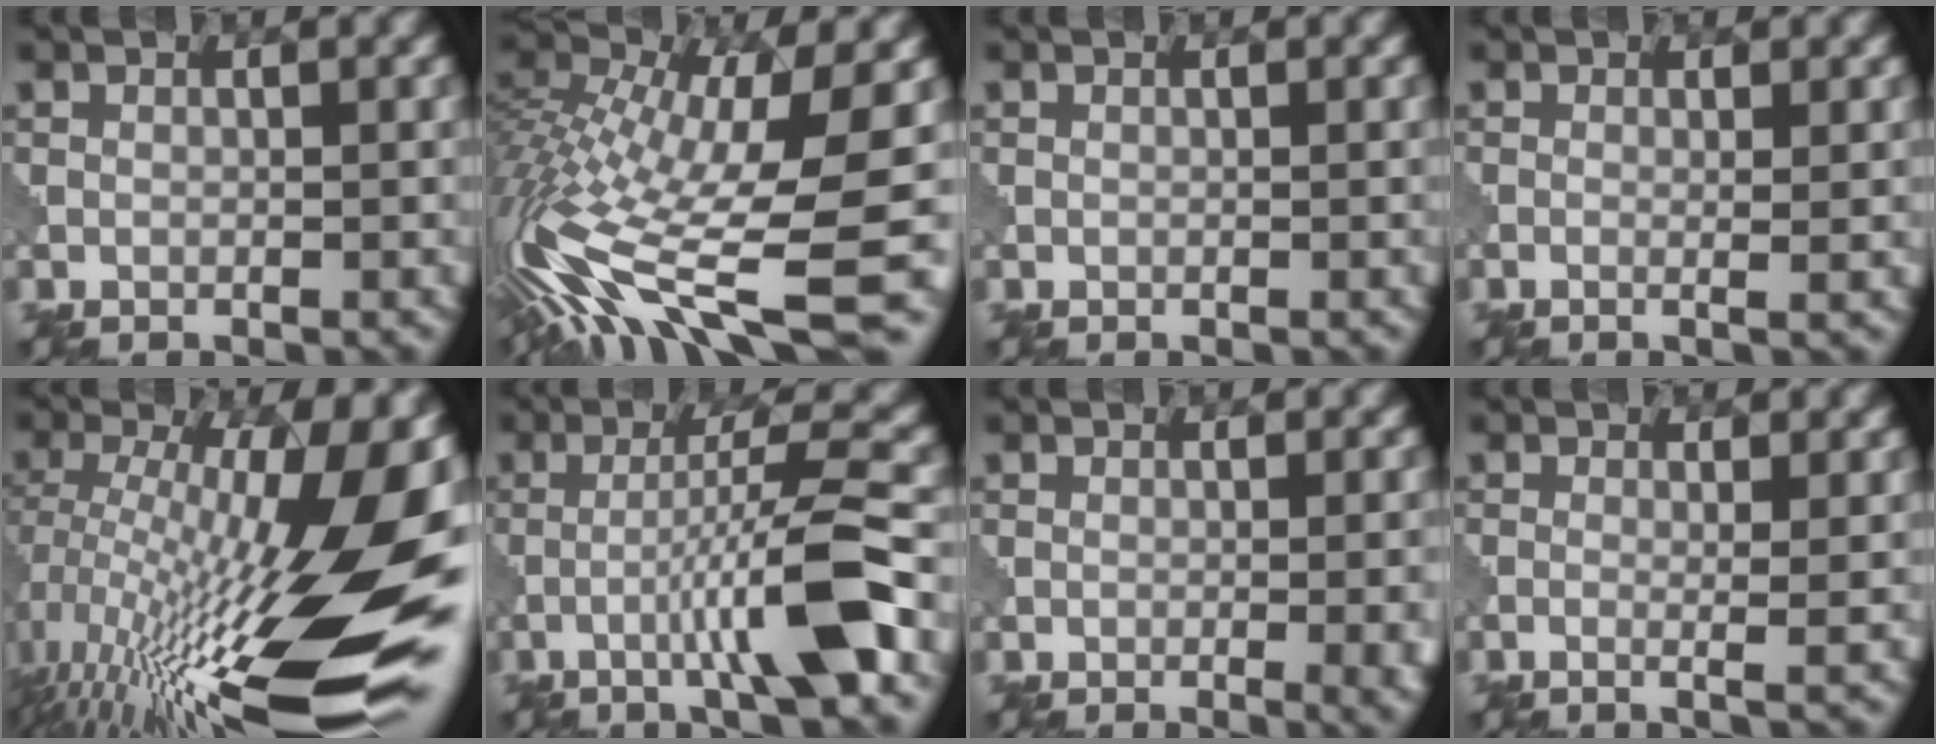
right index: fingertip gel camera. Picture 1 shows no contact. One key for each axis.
{"total": 15.0, "fx": -4.7, "fy": 4.8, "fz": 13.4, "tx": -0.279, "ty": 0.002, "tz": -0.080}
{"total": 0.0}
{"total": 1.6, "fx": 0.0, "fy": 0.5, "fz": 1.5, "tx": -0.021, "ty": -0.002, "tz": -0.006}
{"total": 18.7, "fx": -2.3, "fy": 5.6, "fz": 17.7, "tx": -0.286, "ty": 0.004, "tz": -0.043}
{"total": 7.3, "fx": -2.4, "fy": 0.4, "fz": 6.9, "tx": -0.108, "ty": 0.020, "tz": -0.050}
{"total": 4.9, "fx": -0.8, "fy": 2.0, "fz": 4.4, "tx": -0.028, "ty": 0.002, "tz": -0.006}
{"total": 2.6, "fx": 0.0, "fy": 0.9, "fz": 2.5, "tx": -0.028, "ty": 0.002, "tz": -0.011}